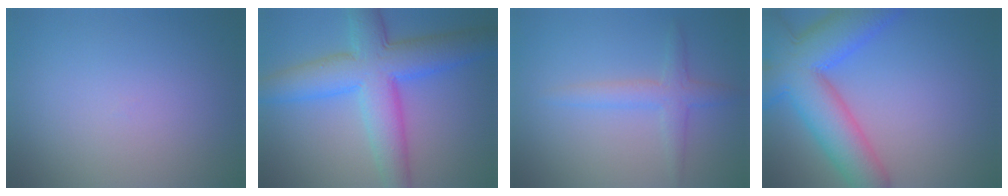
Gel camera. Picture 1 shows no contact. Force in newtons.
{"total": 9.1, "press": 9.1, "slide": 0.1}
{"total": 2.5, "press": 2.5, "slide": 0.0}
{"total": 10.7, "press": 10.7, "slide": 0.5}